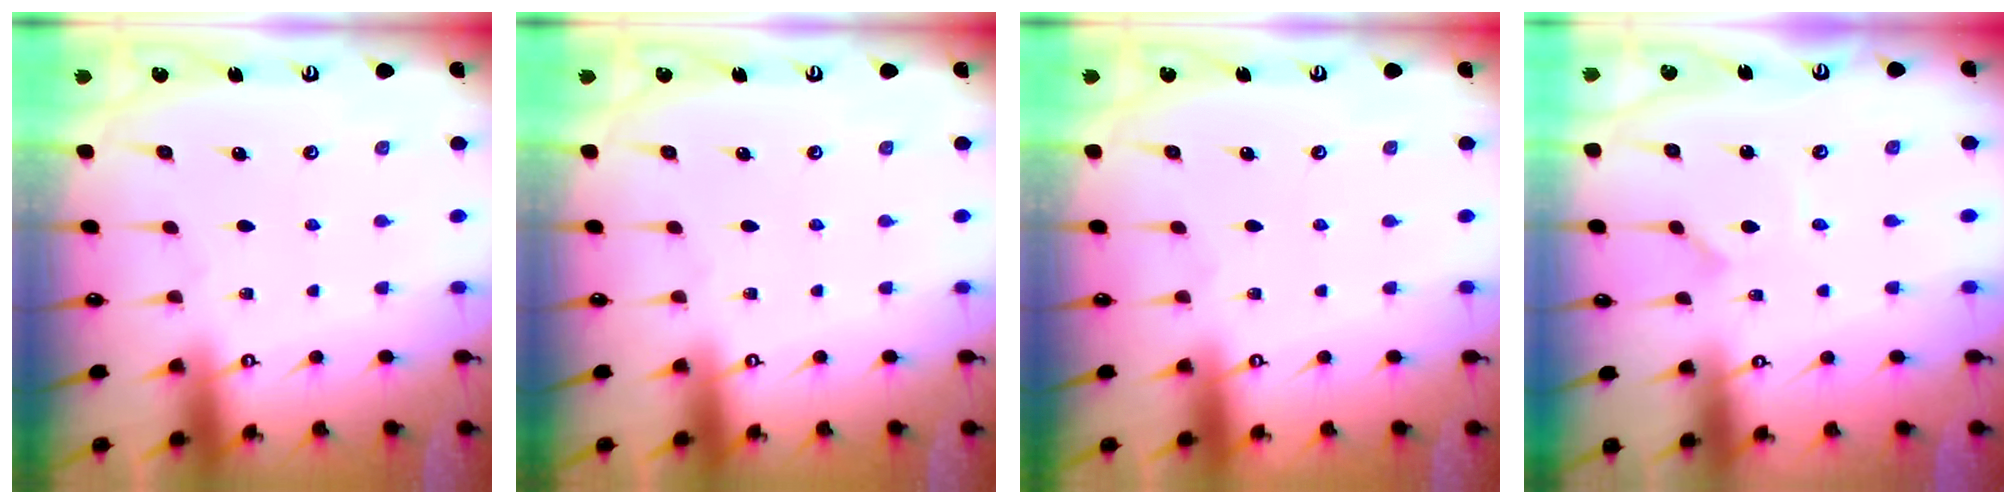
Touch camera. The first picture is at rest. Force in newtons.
{"total": 0.0}
{"total": 0.0}
{"total": 0.0}